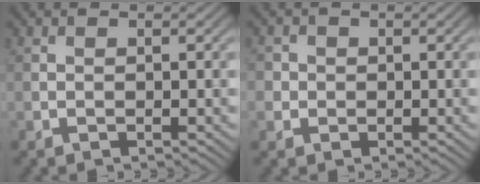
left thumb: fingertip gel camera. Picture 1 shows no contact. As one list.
[{"total": 2.3, "force": [0.1, 2.3, 0.4], "torque": [-0.010, 0.002, -0.006]}]